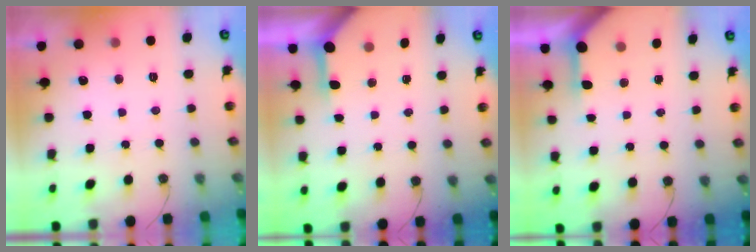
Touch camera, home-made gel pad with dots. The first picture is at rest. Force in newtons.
{"total": 4.2, "press": 4.2, "slide": 0.6}
{"total": 3.6, "press": 3.6, "slide": 0.2}